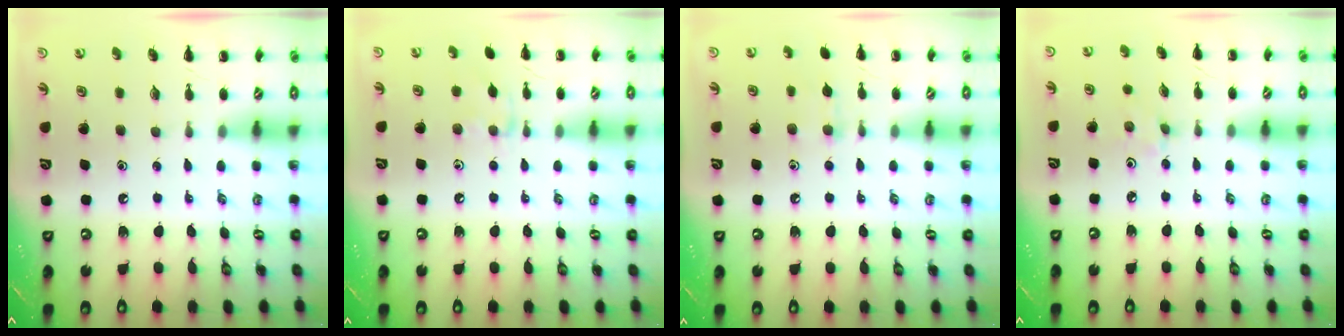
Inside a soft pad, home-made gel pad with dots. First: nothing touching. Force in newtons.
{"total": 5.3, "press": 5.2, "slide": 0.9}
{"total": 7.0, "press": 6.5, "slide": 2.4}
{"total": 2.0, "press": 1.9, "slide": 0.7}